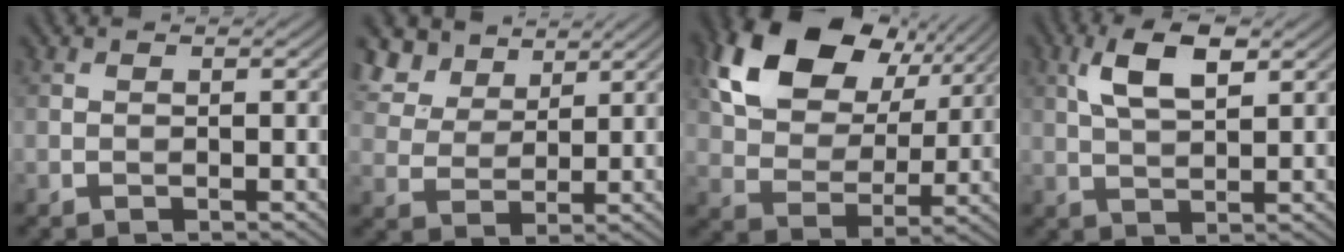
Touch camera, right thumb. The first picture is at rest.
{"total": 7.9, "force": [5.3, 4.5, 3.7], "torque": [-0.104, 0.008, 0.108]}
{"total": 15.9, "force": [8.0, 10.2, 9.3], "torque": [-0.196, 0.013, 0.144]}
{"total": 6.2, "force": [2.7, 2.3, 5.1], "torque": [-0.108, 0.007, 0.051]}